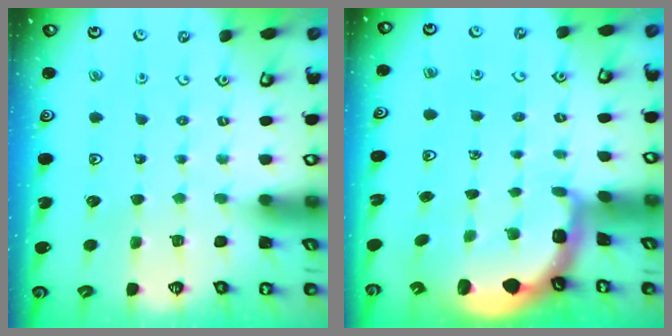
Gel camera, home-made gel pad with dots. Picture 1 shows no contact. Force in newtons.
{"total": 2.1, "press": 1.9, "slide": 0.8}